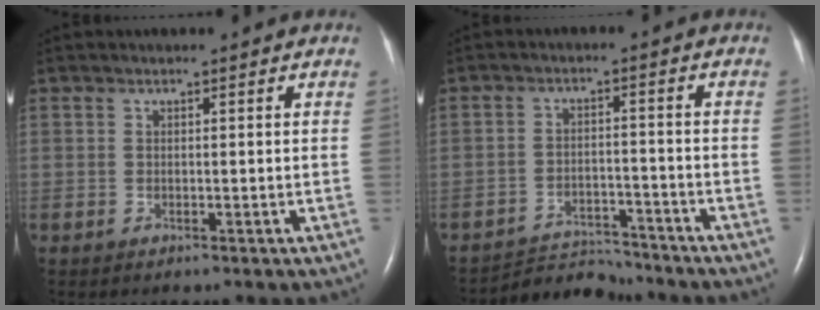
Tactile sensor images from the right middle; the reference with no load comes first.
{"total": 6.1, "force": [-6.0, 0.5, -1.2], "torque": [0.015, 0.003, -0.100]}